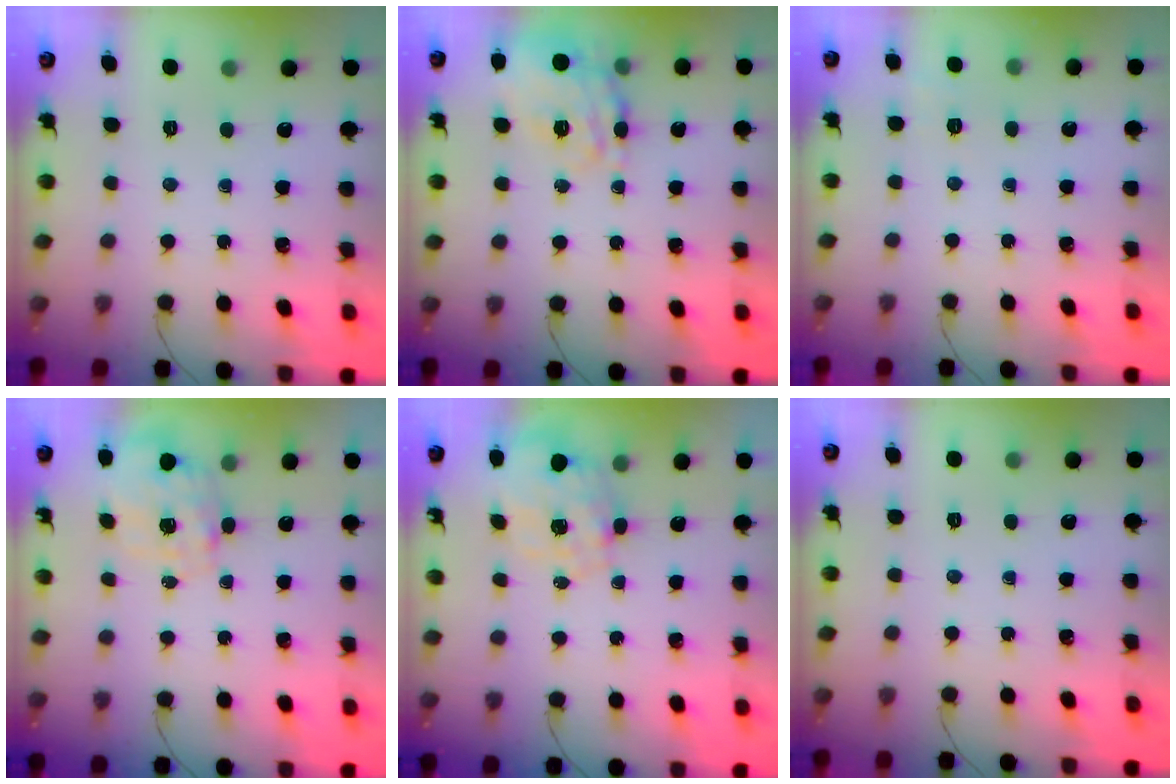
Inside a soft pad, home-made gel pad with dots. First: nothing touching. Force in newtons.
{"total": 20.3, "press": 20.1, "slide": 2.7}
{"total": 1.8, "press": 0.1, "slide": 1.8}
{"total": 2.9, "press": 2.7, "slide": 0.9}
{"total": 2.0, "press": 1.8, "slide": 1.0}
{"total": 0.0}